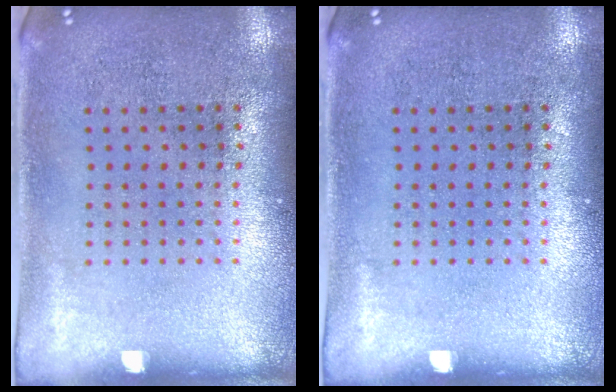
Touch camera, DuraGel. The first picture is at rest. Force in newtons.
{"total": 0.0}